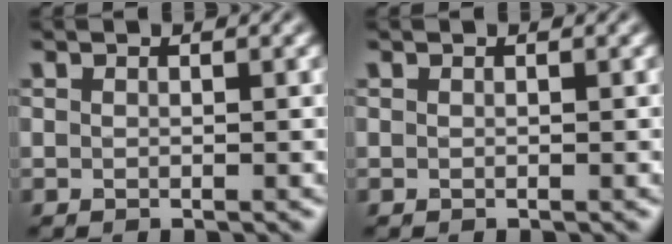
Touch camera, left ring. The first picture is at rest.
{"total": 0.0}